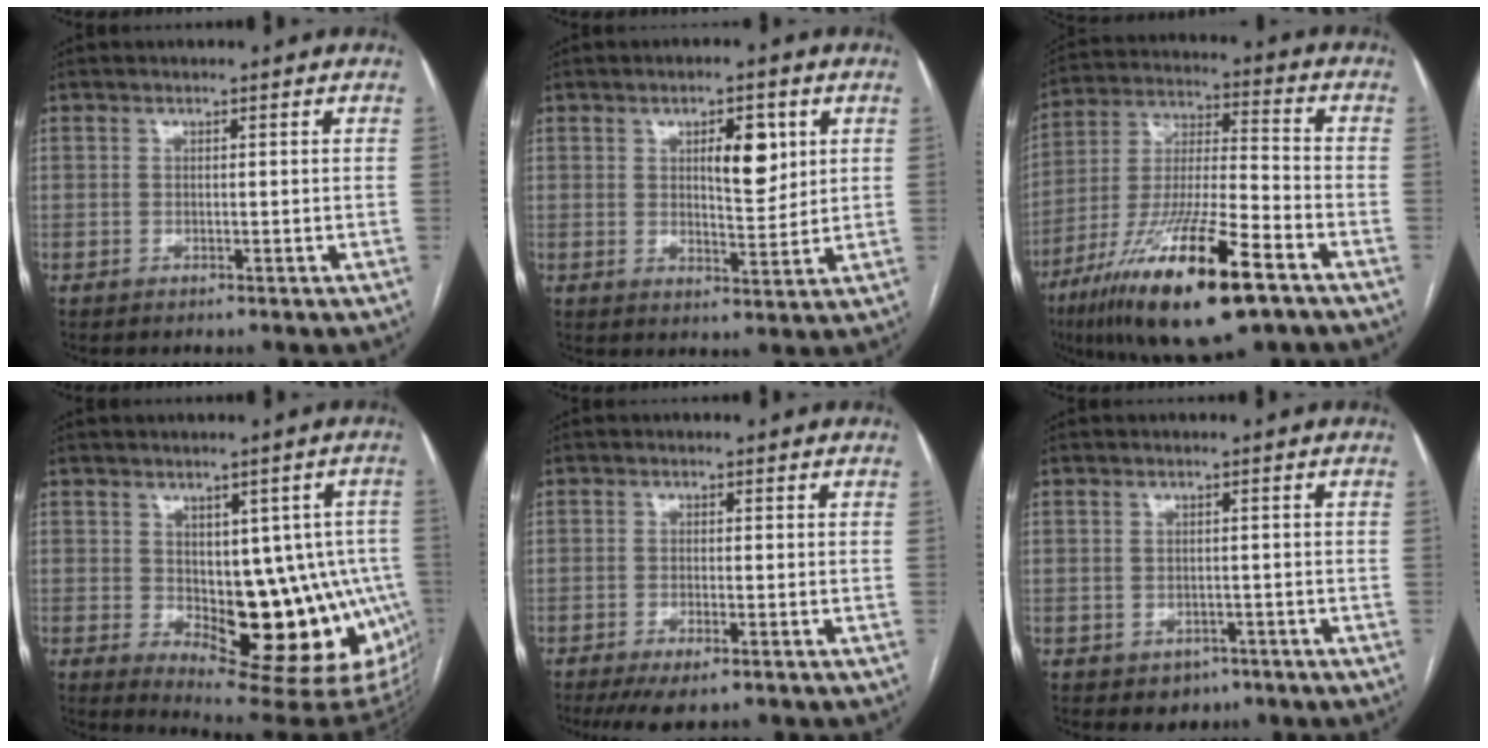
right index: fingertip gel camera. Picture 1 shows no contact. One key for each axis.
{"total": 6.5, "fx": 2.3, "fy": 2.3, "fz": 5.6, "tx": -0.086, "ty": -0.002, "tz": 0.039}
{"total": 21.0, "fx": -11.9, "fy": 3.1, "fz": 17.1, "tx": -0.326, "ty": -0.039, "tz": -0.207}
{"total": 17.9, "fx": -2.9, "fy": 8.1, "fz": 15.7, "tx": -0.132, "ty": 0.016, "tz": -0.011}
{"total": 4.9, "fx": -3.2, "fy": 1.2, "fz": 3.4, "tx": -0.060, "ty": -0.011, "tz": -0.048}
{"total": 3.0, "fx": -1.5, "fy": 2.4, "fz": 0.9, "tx": -0.006, "ty": 0.006, "tz": -0.010}